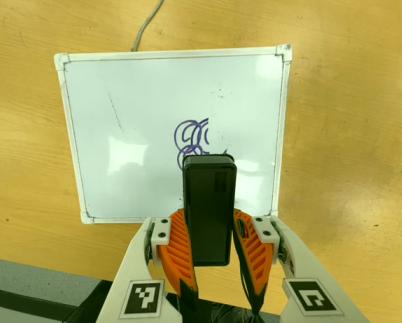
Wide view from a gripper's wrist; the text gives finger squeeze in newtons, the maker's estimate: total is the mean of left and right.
{"total": 7.2, "left": 5.7, "right": 8.6}